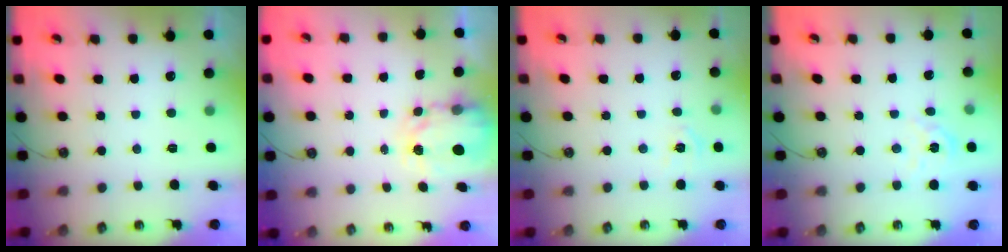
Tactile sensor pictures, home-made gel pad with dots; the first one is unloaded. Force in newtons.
{"total": 4.0, "press": 4.0, "slide": 0.1}
{"total": 4.6, "press": 4.5, "slide": 0.6}
{"total": 3.4, "press": 3.4, "slide": 0.3}